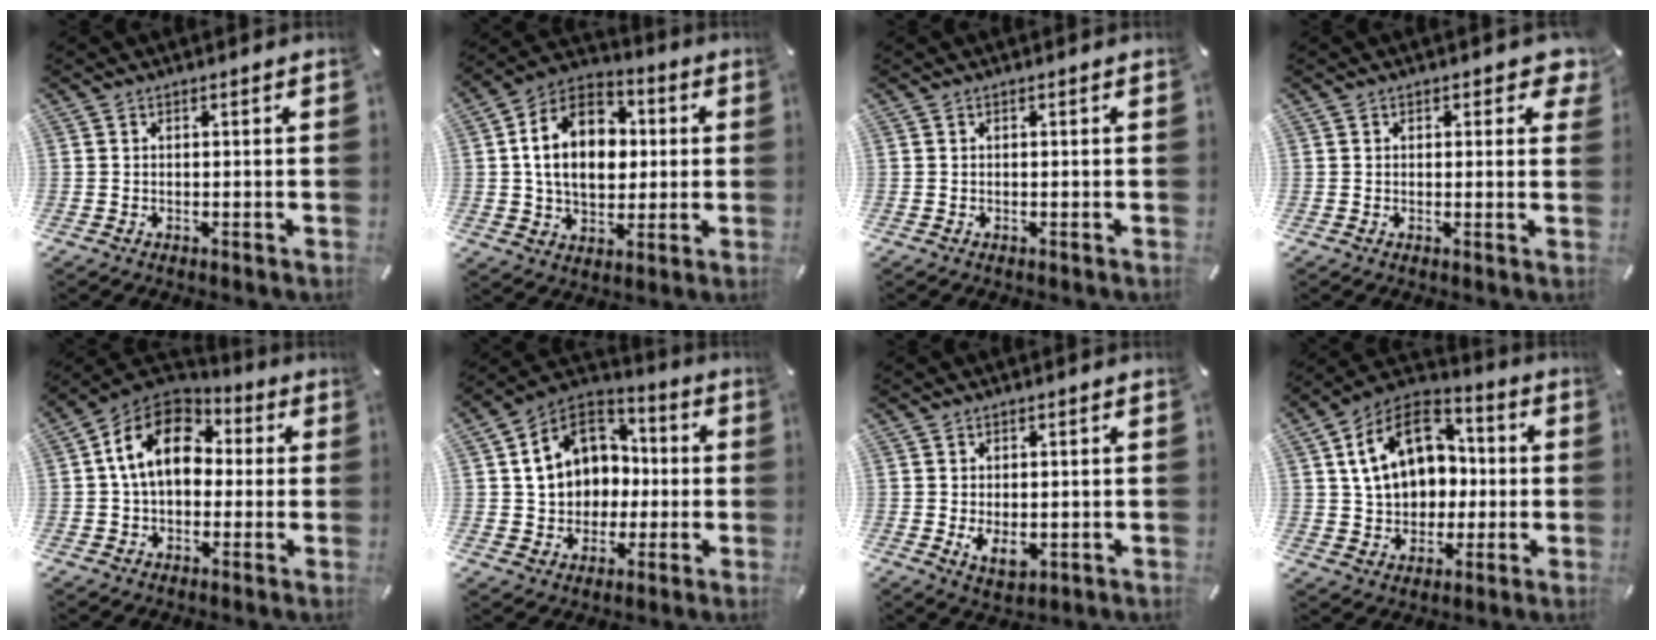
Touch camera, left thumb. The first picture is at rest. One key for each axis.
{"total": 15.6, "fx": 2.1, "fy": 11.7, "fz": 10.0, "tx": -0.186, "ty": 0.005, "tz": 0.036}
{"total": 0.0}
{"total": 2.5, "fx": 1.4, "fy": 1.5, "fz": 1.5, "tx": -0.009, "ty": -0.003, "tz": 0.019}
{"total": 14.0, "fx": 1.8, "fy": 10.4, "fz": 9.2, "tx": -0.184, "ty": 0.013, "tz": 0.026}
{"total": 13.5, "fx": 0.9, "fy": 12.3, "fz": 5.7, "tx": -0.122, "ty": 0.006, "tz": 0.025}
{"total": 4.3, "fx": -0.5, "fy": 2.8, "fz": 3.2, "tx": -0.060, "ty": -0.009, "tz": -0.013}
{"total": 17.0, "fx": 2.9, "fy": 13.7, "fz": 9.7, "tx": -0.177, "ty": 0.006, "tz": 0.059}